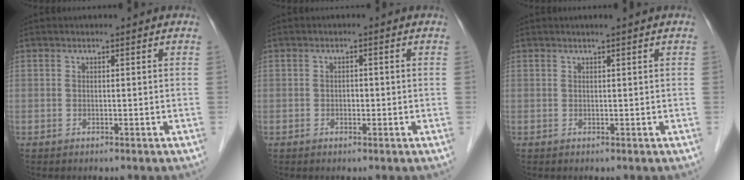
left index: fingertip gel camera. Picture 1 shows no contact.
{"total": 1.0, "force": [-0.4, 0.7, 0.7], "torque": [-0.005, -0.001, -0.007]}
{"total": 1.1, "force": [0.8, -0.3, 0.7], "torque": [-0.005, 0.000, 0.016]}